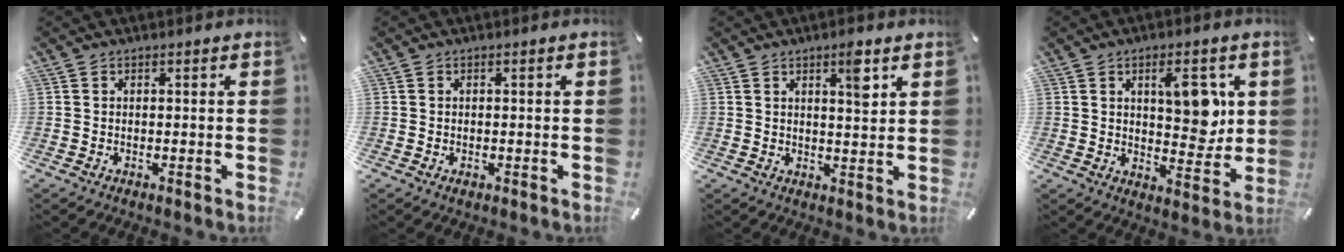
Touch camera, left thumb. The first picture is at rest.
{"total": 0.8, "force": [-0.3, 0.4, 0.6], "torque": [-0.010, -0.002, -0.005]}
{"total": 5.6, "force": [2.8, 1.6, 4.6], "torque": [-0.064, -0.012, 0.041]}
{"total": 10.3, "force": [3.6, 5.3, 8.0], "torque": [-0.099, -0.018, 0.055]}